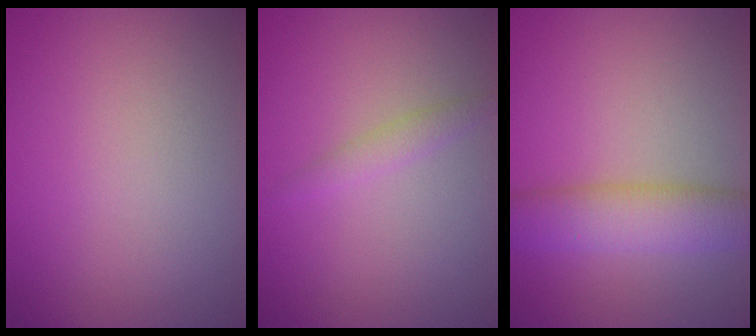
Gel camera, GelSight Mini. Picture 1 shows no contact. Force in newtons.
{"total": 1.2, "press": 1.2, "slide": 0.1}
{"total": 5.1, "press": 5.1, "slide": 0.2}